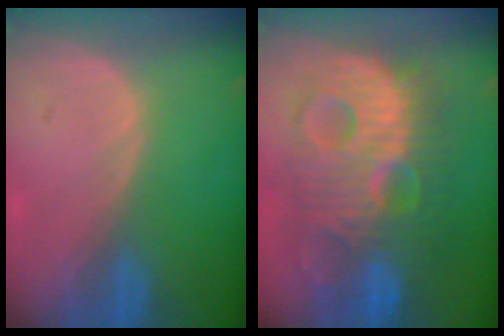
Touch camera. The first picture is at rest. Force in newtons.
{"total": 13.6, "press": 13.6, "slide": 1.1}